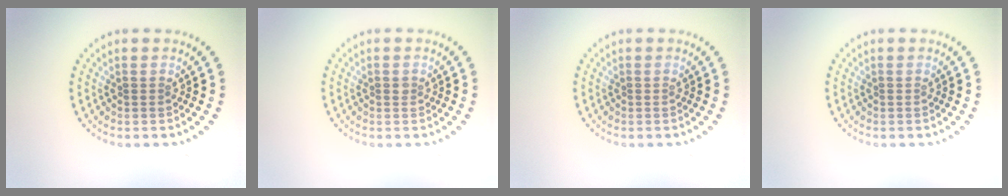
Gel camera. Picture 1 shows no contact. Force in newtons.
{"total": 0.5, "press": 0.5, "slide": 0.1}
{"total": 0.0}
{"total": 0.0}